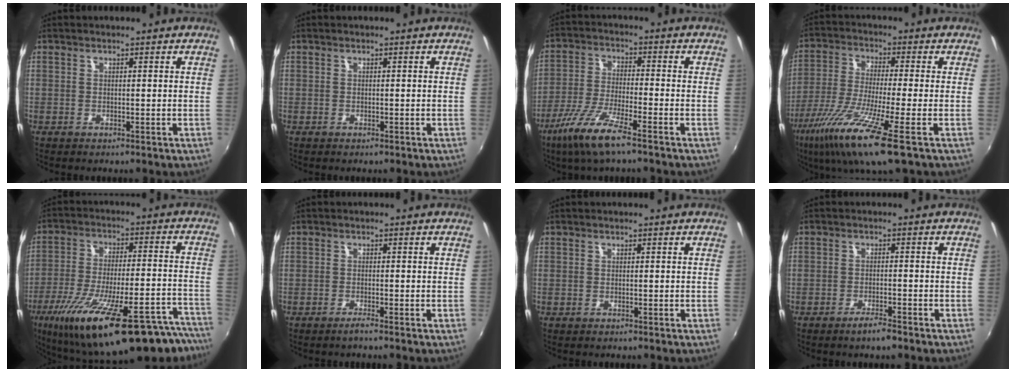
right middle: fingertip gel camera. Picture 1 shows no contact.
{"total": 0.0}
{"total": 10.1, "force": [-6.5, 0.8, 7.7], "torque": [-0.170, -0.016, -0.127]}
{"total": 14.7, "force": [-7.5, 1.0, 12.6], "torque": [-0.268, -0.039, -0.144]}
{"total": 32.7, "force": [-24.7, 8.1, 19.9], "torque": [-0.324, -0.046, -0.346]}
{"total": 1.2, "force": [-0.9, -0.2, 0.7], "torque": [-0.014, -0.004, -0.021]}
{"total": 0.0}
{"total": 3.0, "force": [-2.3, 0.3, 1.8], "torque": [-0.044, -0.001, -0.041]}